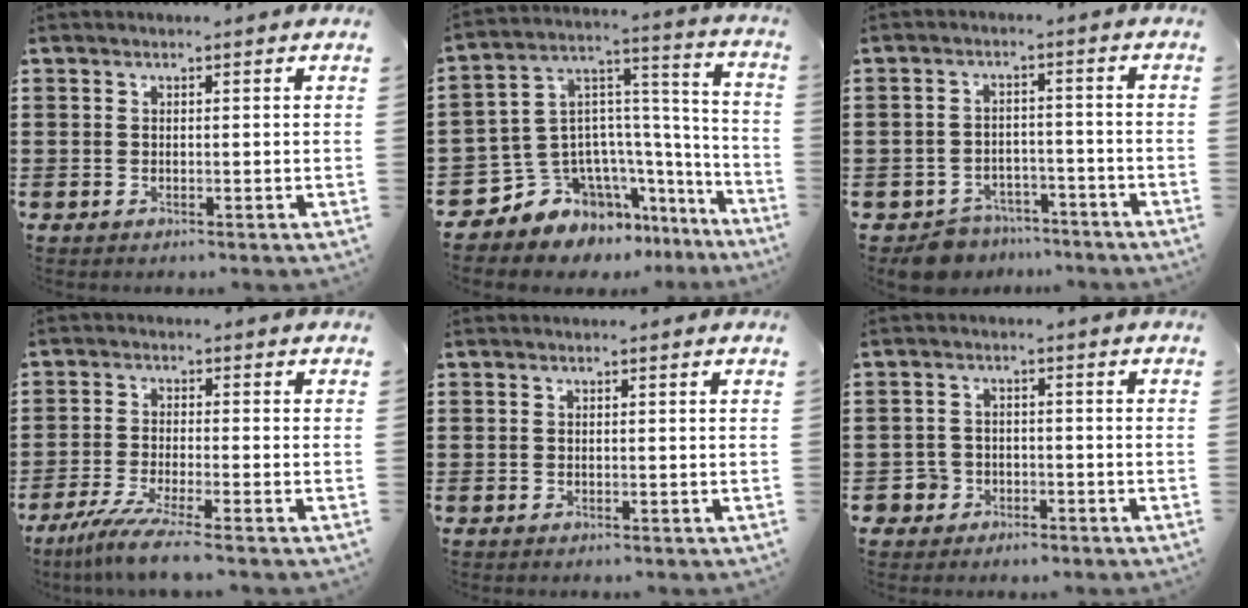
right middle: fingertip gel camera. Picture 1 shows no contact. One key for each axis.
{"total": 8.7, "fx": -6.3, "fy": 5.8, "fz": 1.0, "tx": -0.061, "ty": -0.016, "tz": -0.122}
{"total": 5.1, "fx": -4.8, "fy": 1.5, "fz": 0.3, "tx": -0.015, "ty": 0.013, "tz": -0.100}
{"total": 5.2, "fx": -4.0, "fy": -0.2, "fz": 3.4, "tx": -0.085, "ty": -0.025, "tz": -0.079}
{"total": 0.0}
{"total": 3.1, "fx": -2.2, "fy": 2.2, "fz": 0.2, "tx": -0.020, "ty": 0.000, "tz": -0.051}